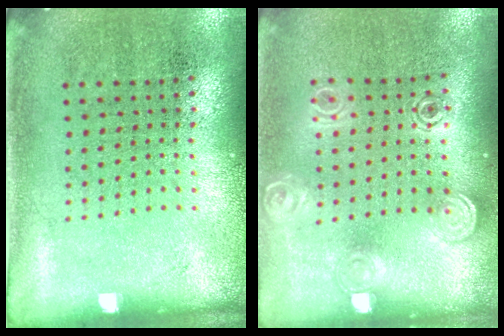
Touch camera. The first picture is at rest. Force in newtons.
{"total": 1.4, "press": 1.2, "slide": 0.7}